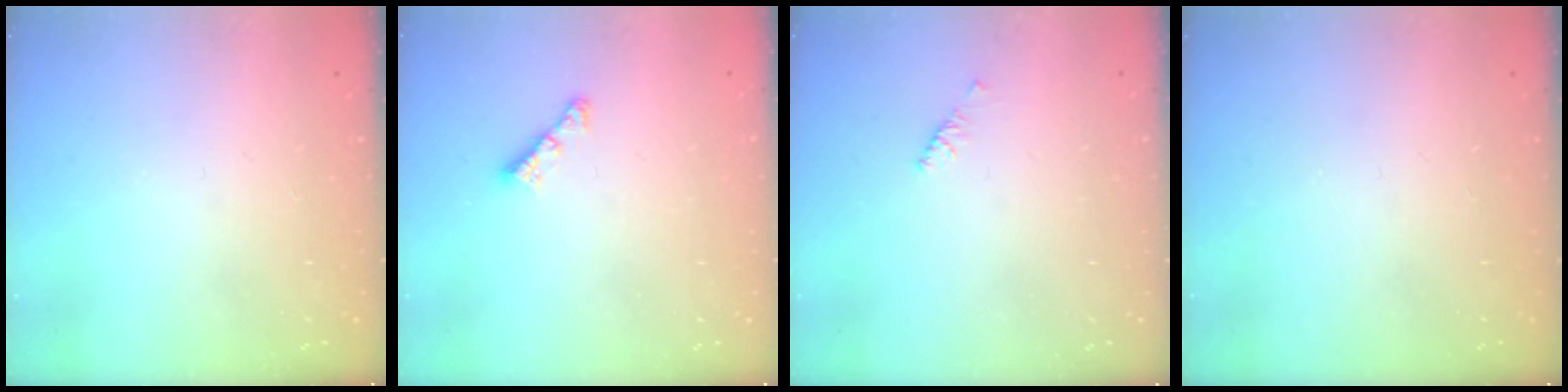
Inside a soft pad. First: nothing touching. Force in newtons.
{"total": 4.5, "press": 4.4, "slide": 0.7}
{"total": 2.1, "press": 2.0, "slide": 0.6}
{"total": 0.0}